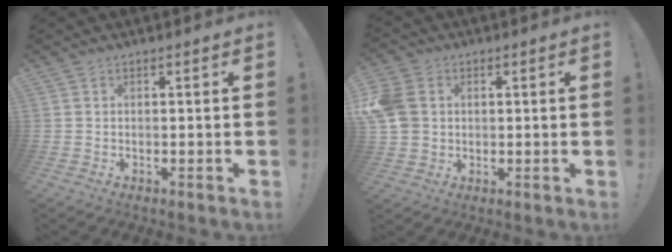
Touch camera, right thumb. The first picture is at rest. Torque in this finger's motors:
{"motor_torque": [0.40, 0.44, 0.66, -0.27, 0.39]}